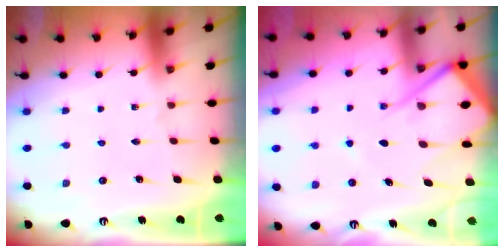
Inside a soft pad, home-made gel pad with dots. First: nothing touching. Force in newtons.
{"total": 11.0, "press": 10.9, "slide": 1.4}